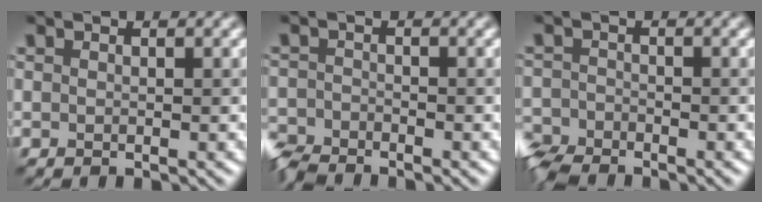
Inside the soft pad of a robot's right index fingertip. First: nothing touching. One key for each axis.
{"total": 3.1, "fx": -2.9, "fy": 0.8, "fz": 0.7, "tx": -0.016, "ty": -0.005, "tz": -0.069}
{"total": 3.8, "fx": -3.5, "fy": 1.1, "fz": 1.2, "tx": -0.032, "ty": -0.010, "tz": -0.082}